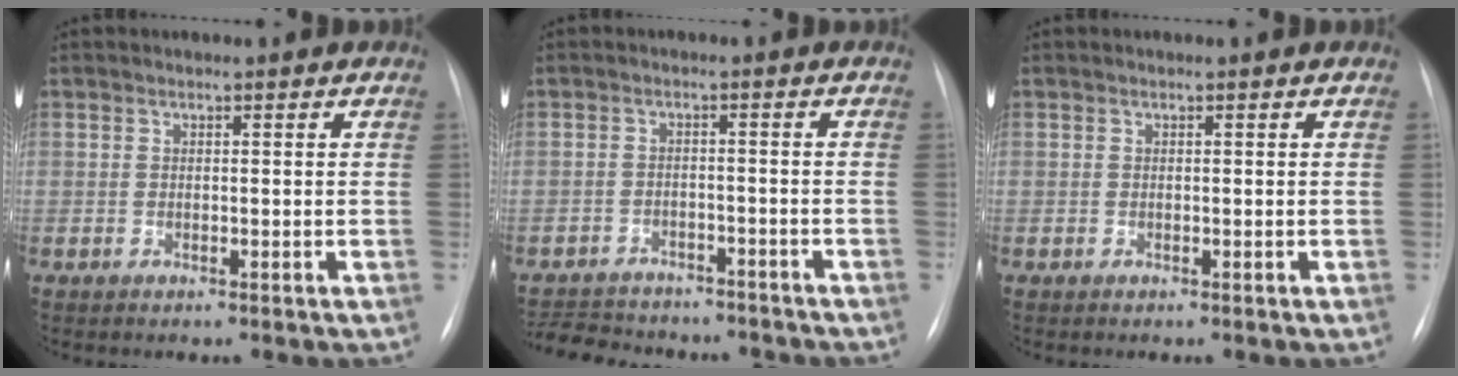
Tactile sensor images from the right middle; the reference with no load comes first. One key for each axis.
{"total": 13.0, "fx": -11.5, "fy": 4.7, "fz": 3.7, "tx": -0.079, "ty": 0.011, "tz": -0.151}
{"total": 0.0}